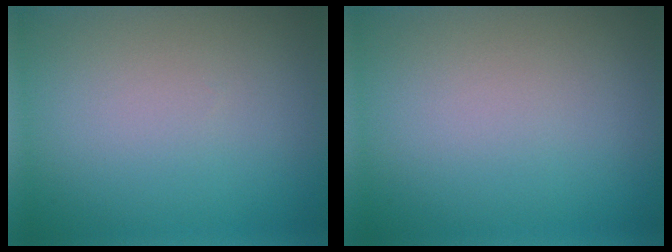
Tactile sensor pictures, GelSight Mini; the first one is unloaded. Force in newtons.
{"total": 0.0}